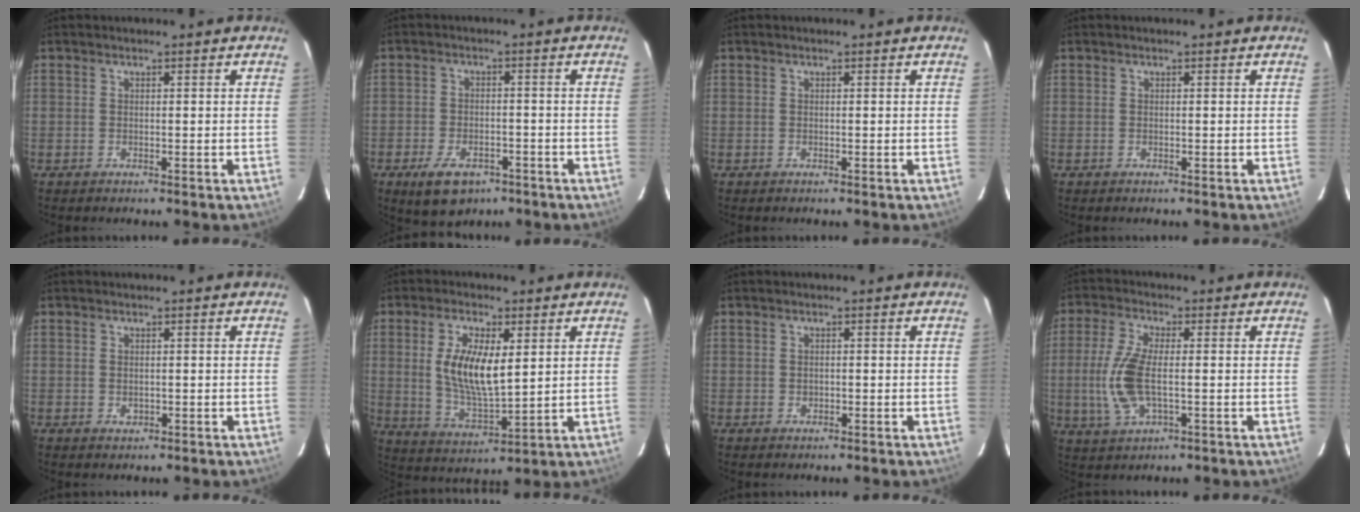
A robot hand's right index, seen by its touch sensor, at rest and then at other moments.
{"total": 9.3, "force": [-5.7, 5.4, 4.9], "torque": [-0.116, -0.010, -0.085]}
{"total": 0.0}
{"total": 0.0}
{"total": 1.2, "force": [-0.1, 1.1, 0.6], "torque": [-0.009, -0.001, 0.001]}
{"total": 11.3, "force": [2.4, 4.4, 10.1], "torque": [-0.196, -0.005, 0.053]}
{"total": 0.9, "force": [-0.2, 0.8, 0.4], "torque": [-0.005, 0.001, -0.002]}
{"total": 10.1, "force": [-1.1, 4.2, 9.1], "torque": [-0.201, -0.003, -0.020]}